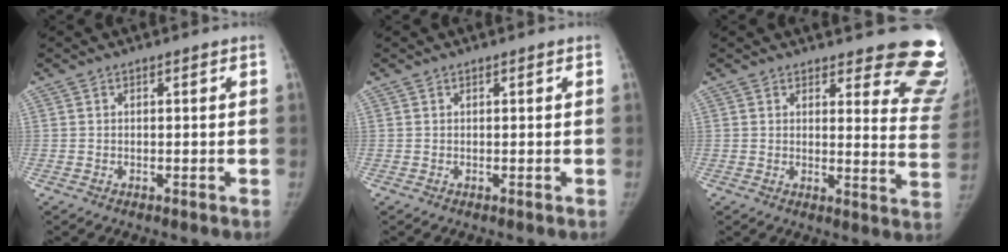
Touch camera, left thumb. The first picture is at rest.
{"total": 0.0}
{"total": 14.0, "force": [12.1, 4.0, 5.9], "torque": [-0.013, -0.113, 0.111]}